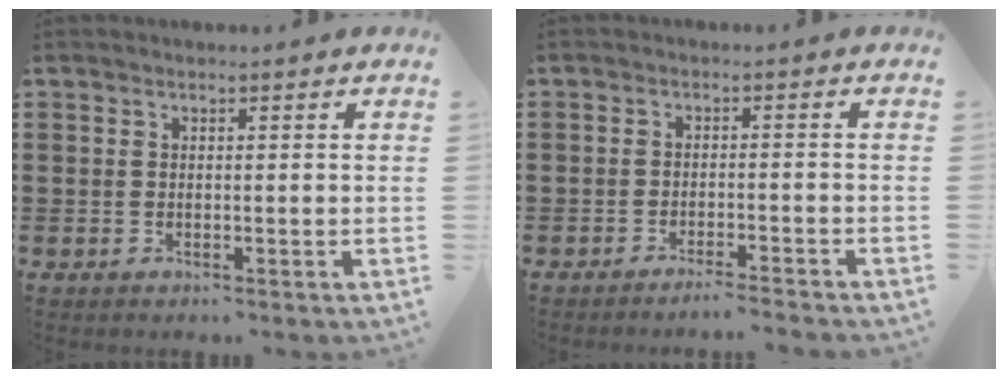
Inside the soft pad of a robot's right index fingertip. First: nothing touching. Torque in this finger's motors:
{"motor_torque": [-0.40, 1.15, -0.84, -0.04]}